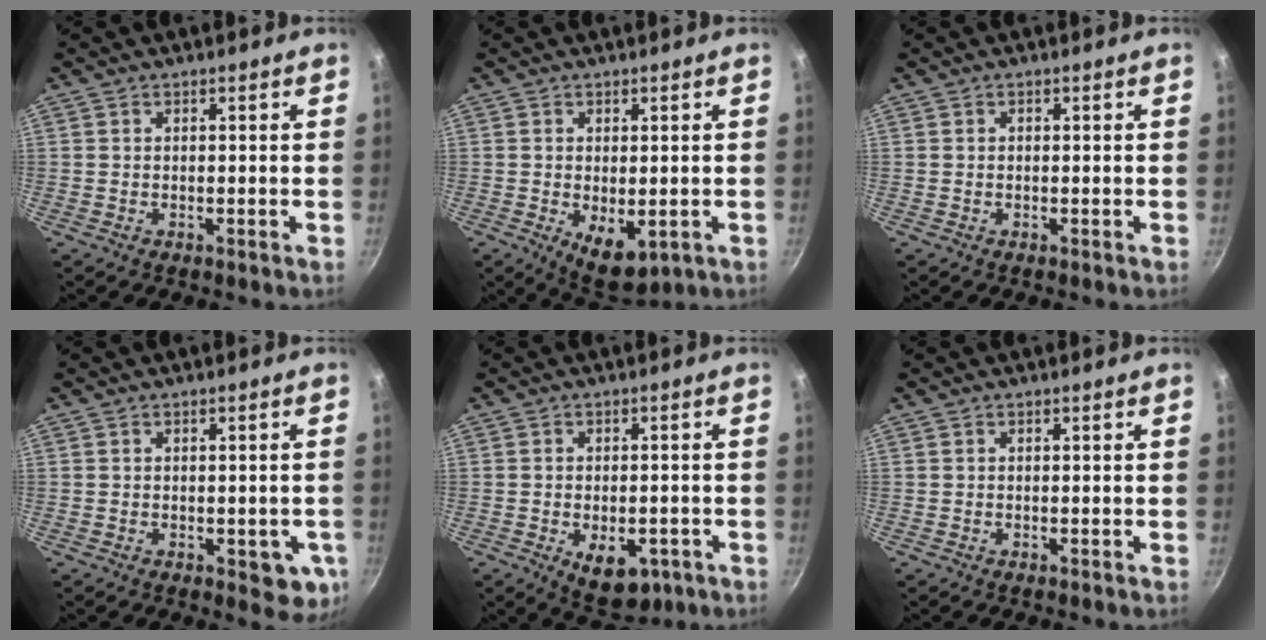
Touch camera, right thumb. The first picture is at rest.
{"total": 7.2, "force": [-1.9, 3.8, 5.9], "torque": [-0.087, -0.013, -0.014]}
{"total": 0.0}
{"total": 5.1, "force": [-1.7, 2.5, 4.1], "torque": [-0.020, -0.001, -0.016]}
{"total": 8.5, "force": [-3.4, 5.0, 6.0], "torque": [-0.075, 0.009, -0.034]}
{"total": 0.0}